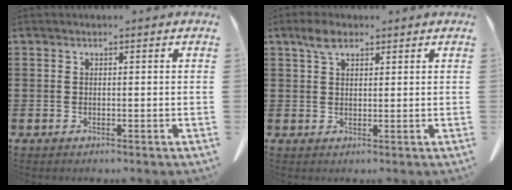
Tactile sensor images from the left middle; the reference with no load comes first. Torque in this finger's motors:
{"motor_torque": [1.06, 1.08, 0.23, 0.09]}